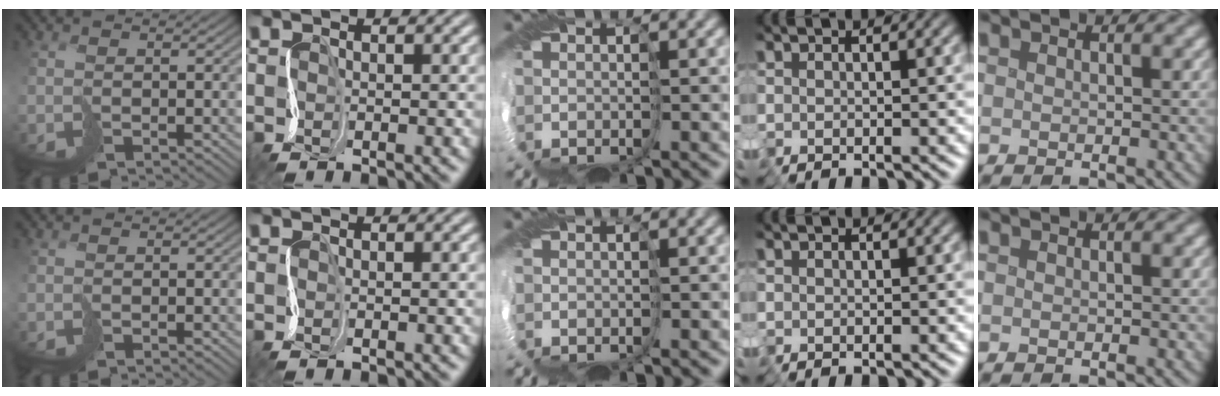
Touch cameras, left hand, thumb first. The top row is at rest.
{}